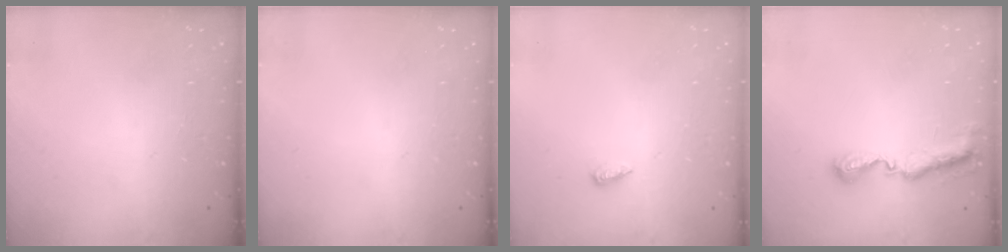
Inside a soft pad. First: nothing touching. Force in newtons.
{"total": 0.0}
{"total": 6.0, "press": 6.0, "slide": 0.6}
{"total": 8.1, "press": 8.1, "slide": 0.5}